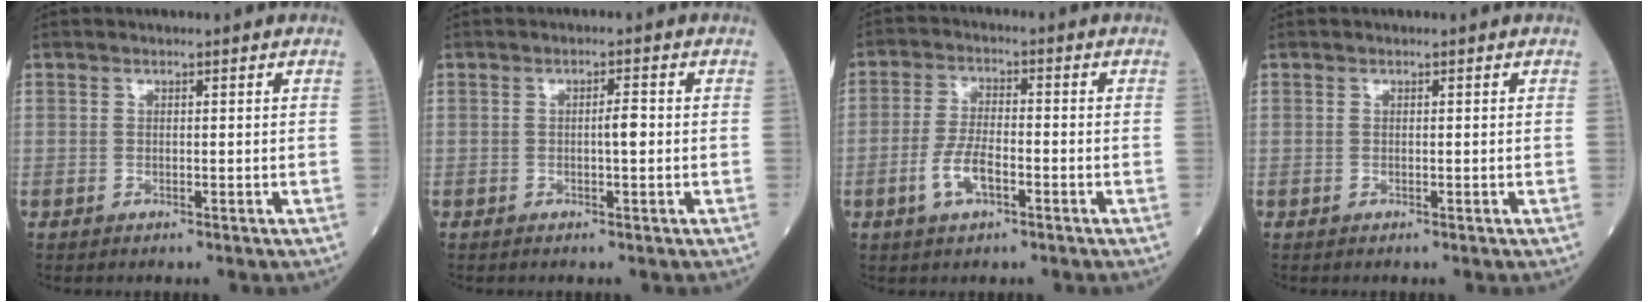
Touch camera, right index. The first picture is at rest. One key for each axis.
{"total": 2.0, "fx": -0.2, "fy": 0.2, "fz": 2.0, "tx": -0.032, "ty": 0.002, "tz": -0.004}
{"total": 5.6, "fx": -2.2, "fy": 2.0, "fz": 4.7, "tx": -0.096, "ty": 0.002, "tz": -0.042}
{"total": 0.0}